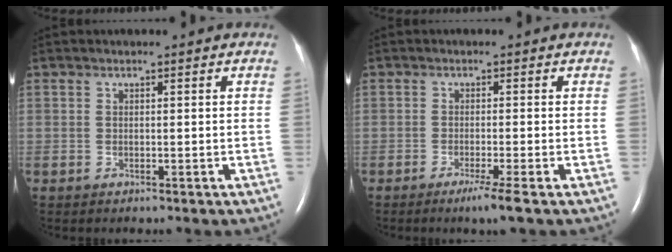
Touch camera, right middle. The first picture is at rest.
{"total": 3.3, "force": [-2.0, -0.8, 2.5], "torque": [-0.045, -0.013, -0.036]}